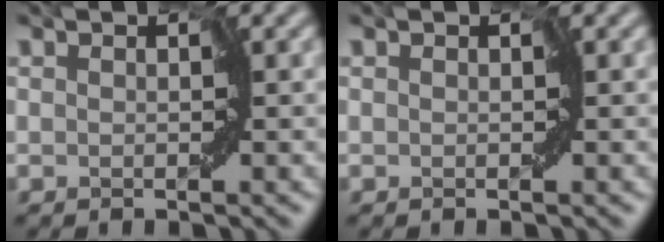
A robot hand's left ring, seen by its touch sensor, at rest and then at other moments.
{"total": 0.0}